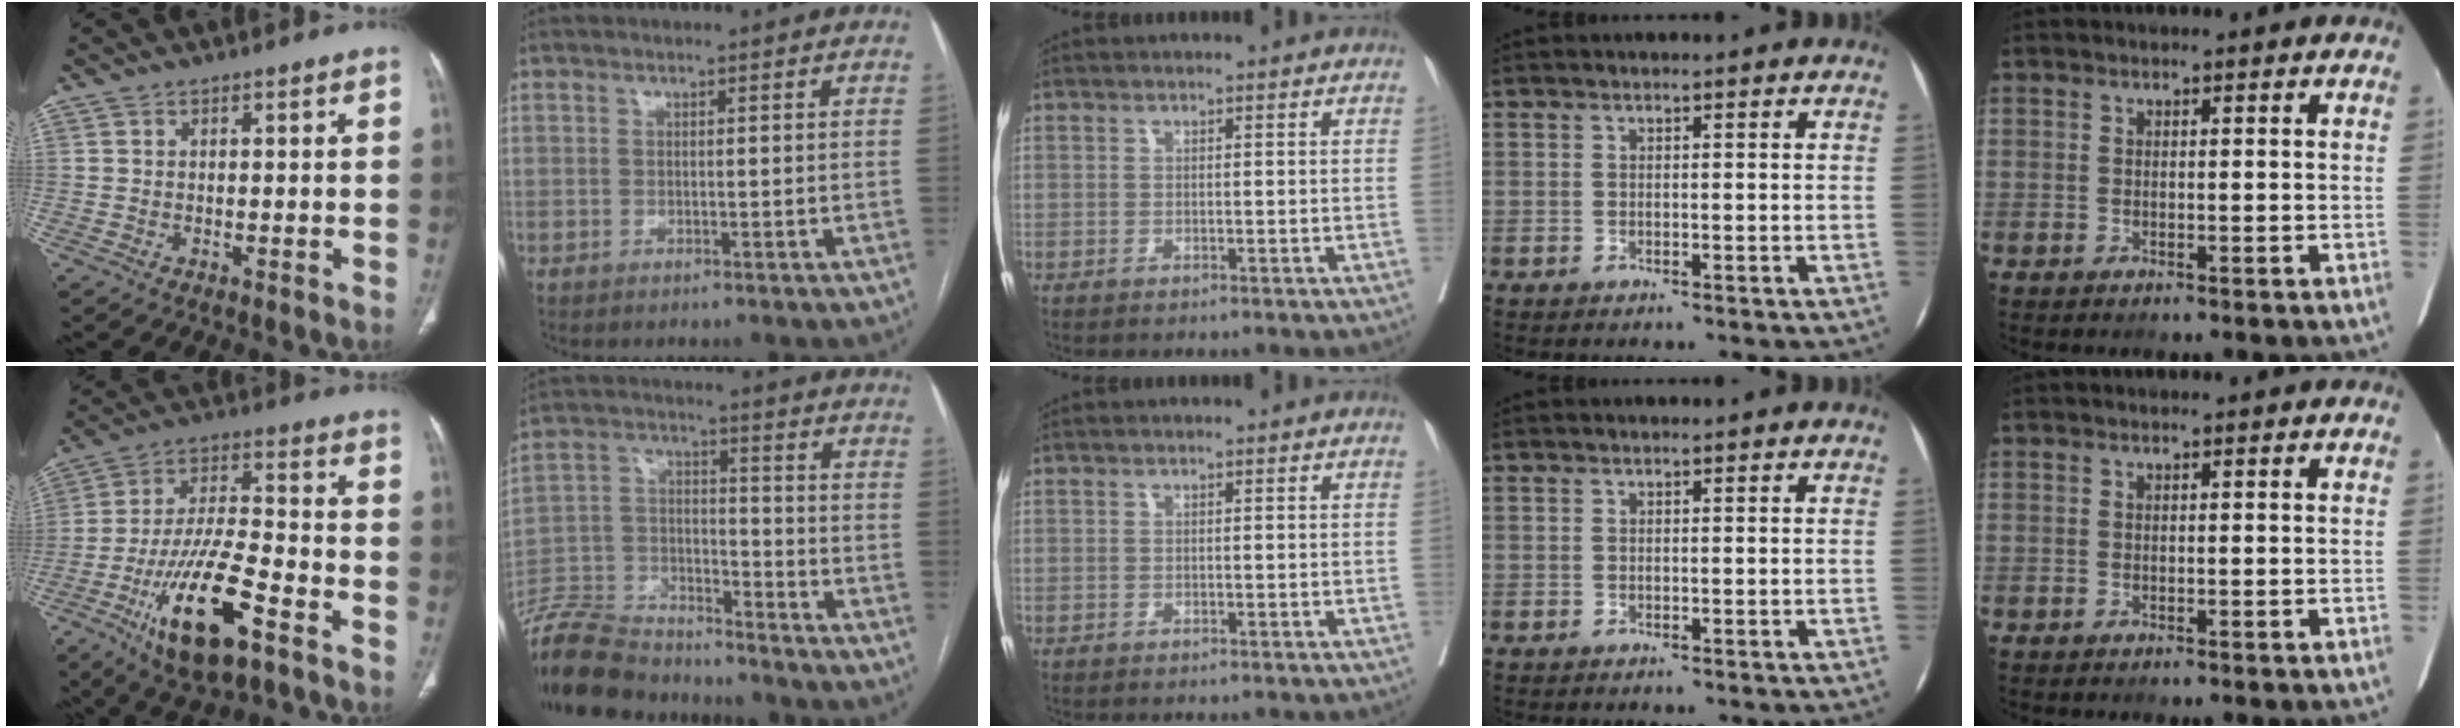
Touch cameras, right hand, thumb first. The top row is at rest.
{"thumb": {"total": 18.4, "force": [-9.1, 6.2, 14.8], "torque": [-0.267, 0.045, -0.151]}, "index": {"total": 15.2, "force": [-14.1, 4.1, 3.6], "torque": [-0.074, 0.017, -0.251]}}